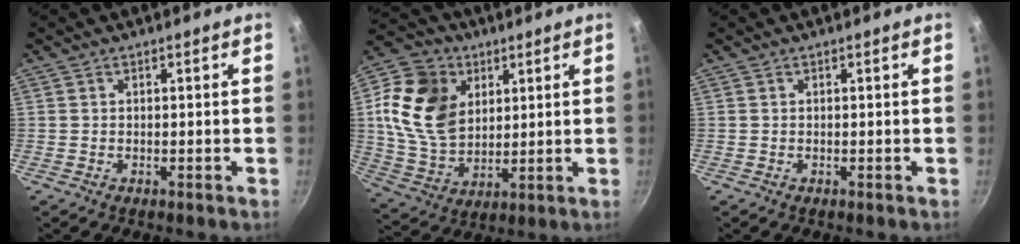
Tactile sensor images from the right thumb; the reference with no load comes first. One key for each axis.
{"total": 17.7, "fx": 5.1, "fy": 13.0, "fz": 10.8, "tx": -0.185, "ty": -0.014, "tz": 0.099}
{"total": 0.0}